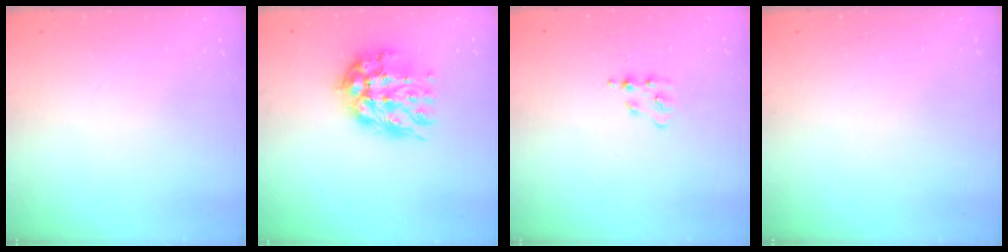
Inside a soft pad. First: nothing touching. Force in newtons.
{"total": 15.0, "press": 15.0, "slide": 1.3}
{"total": 3.9, "press": 3.9, "slide": 0.5}
{"total": 0.0}